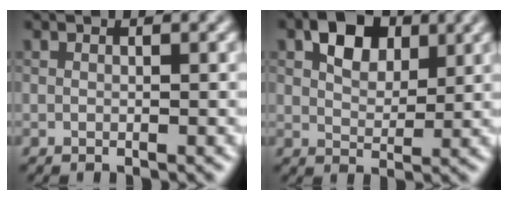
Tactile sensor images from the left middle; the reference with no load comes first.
{"total": 3.9, "force": [1.4, 2.6, 2.6], "torque": [-0.044, 0.010, 0.026]}